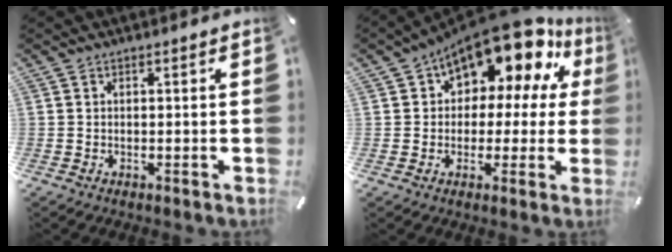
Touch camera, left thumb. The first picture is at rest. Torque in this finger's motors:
{"motor_torque": [2.48, 2.53, 1.55, -1.23, 0.16]}